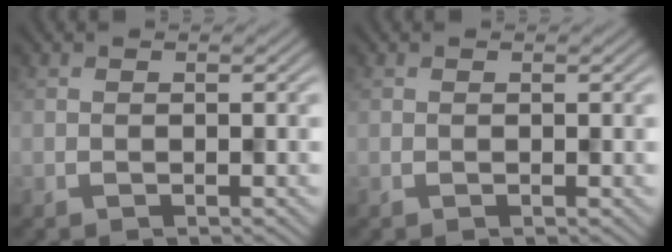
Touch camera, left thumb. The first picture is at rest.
{"total": 0.0}